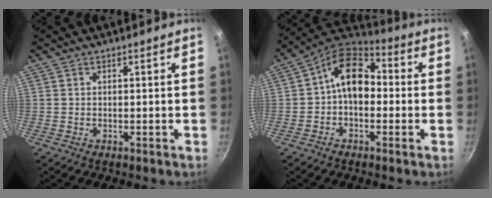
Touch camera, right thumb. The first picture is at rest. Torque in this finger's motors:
{"motor_torque": [-0.77, 1.20, 0.78, 0.04, 0.09]}